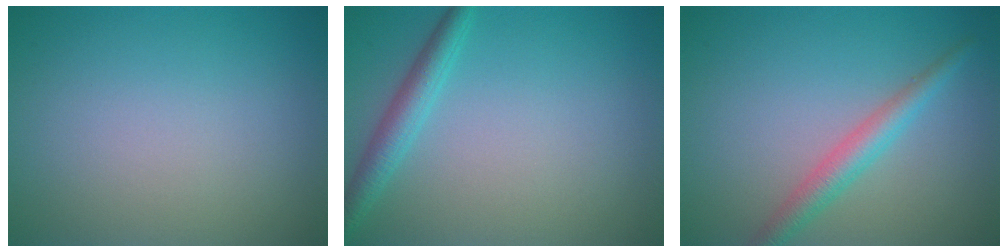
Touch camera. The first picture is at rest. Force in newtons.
{"total": 2.5, "press": 2.5, "slide": 0.1}
{"total": 2.8, "press": 2.8, "slide": 0.0}